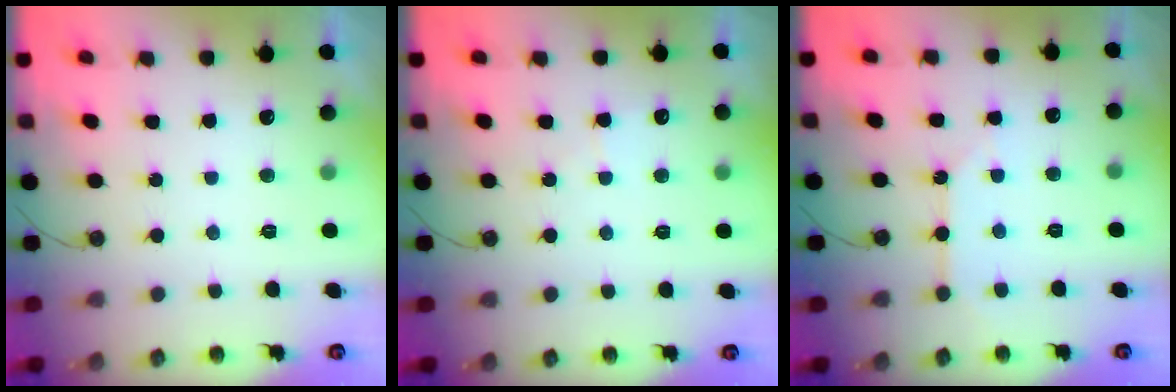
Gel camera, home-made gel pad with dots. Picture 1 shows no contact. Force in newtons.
{"total": 5.0, "press": 4.9, "slide": 0.6}
{"total": 2.7, "press": 2.7, "slide": 0.3}